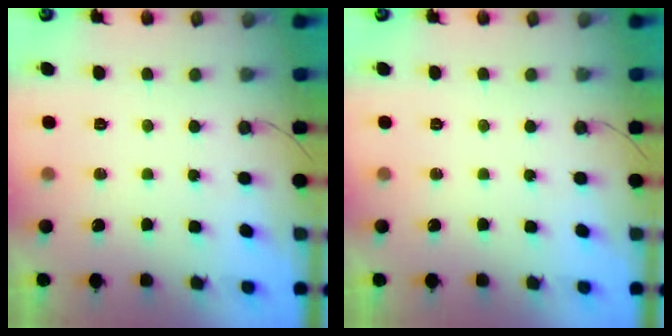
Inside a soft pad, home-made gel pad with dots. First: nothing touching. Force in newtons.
{"total": 0.0}